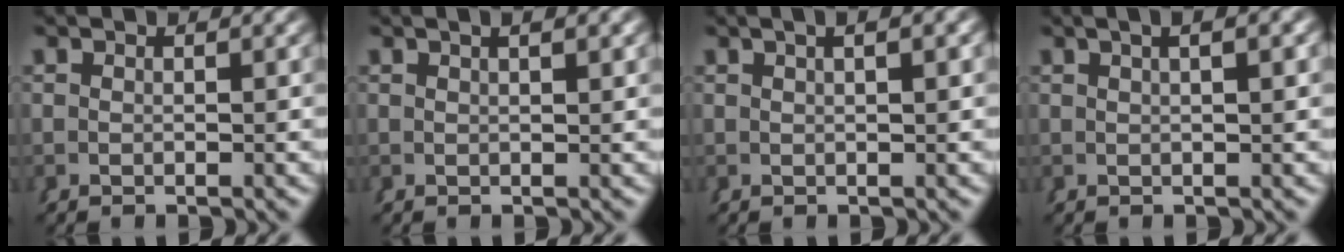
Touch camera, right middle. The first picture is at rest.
{"total": 1.5, "force": [0.9, 0.1, 1.2], "torque": [-0.014, 0.011, 0.011]}
{"total": 2.4, "force": [1.1, 0.4, 2.1], "torque": [-0.016, 0.019, 0.011]}
{"total": 2.8, "force": [1.3, 0.4, 2.5], "torque": [-0.018, 0.022, 0.014]}